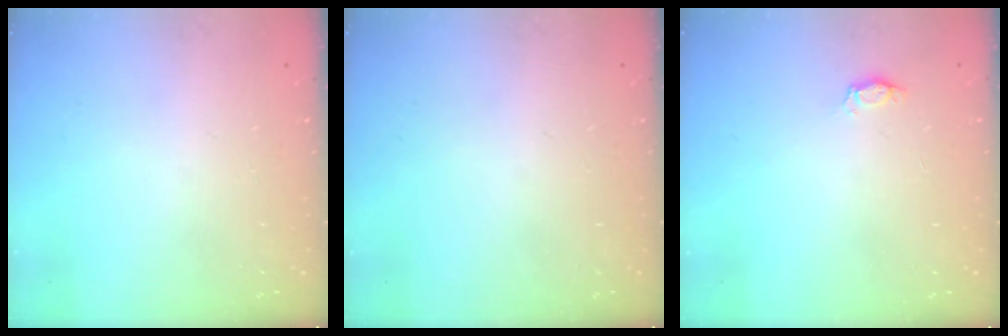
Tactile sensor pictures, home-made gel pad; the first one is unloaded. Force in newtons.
{"total": 0.0}
{"total": 3.6, "press": 3.6, "slide": 0.5}